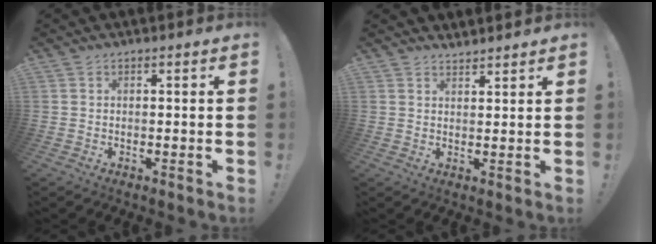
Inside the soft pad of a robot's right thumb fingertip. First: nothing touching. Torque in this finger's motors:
{"motor_torque": [-0.22, -0.03, 0.02, 0.02, 0.00]}